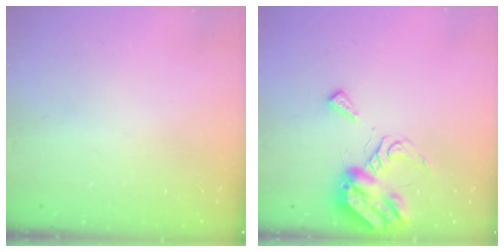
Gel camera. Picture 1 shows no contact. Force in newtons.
{"total": 9.7, "press": 9.7, "slide": 1.1}